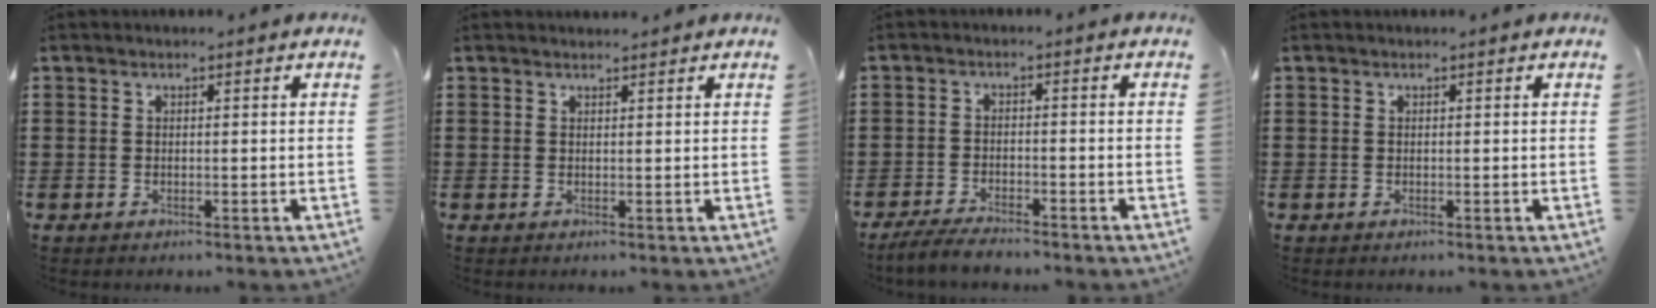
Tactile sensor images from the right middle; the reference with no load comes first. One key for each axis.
{"total": 0.9, "fx": 0.9, "fy": 0.1, "fz": 0.0, "tx": -0.003, "ty": 0.000, "tz": 0.018}
{"total": 3.7, "fx": -3.4, "fy": 0.4, "fz": 1.2, "tx": -0.036, "ty": -0.007, "tz": -0.071}
{"total": 0.0}